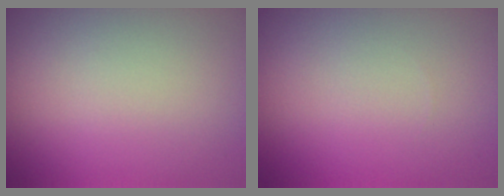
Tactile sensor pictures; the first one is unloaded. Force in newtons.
{"total": 0.0}